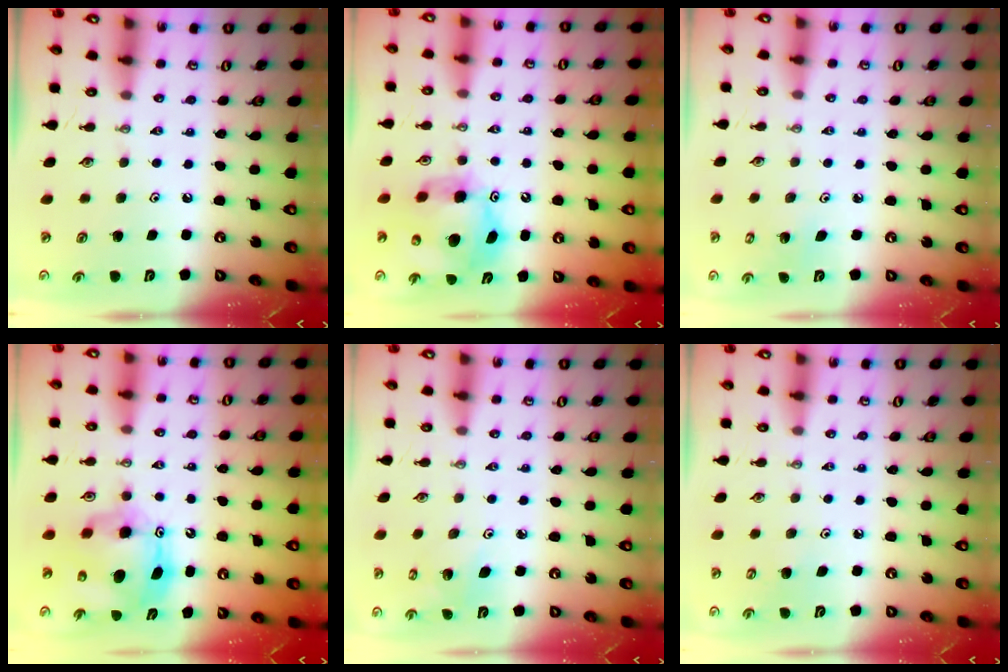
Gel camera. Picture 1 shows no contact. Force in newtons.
{"total": 12.0, "press": 11.9, "slide": 0.8}
{"total": 3.2, "press": 3.2, "slide": 0.2}
{"total": 12.5, "press": 12.5, "slide": 1.1}
{"total": 4.7, "press": 4.7, "slide": 0.5}
{"total": 3.7, "press": 3.7, "slide": 0.3}